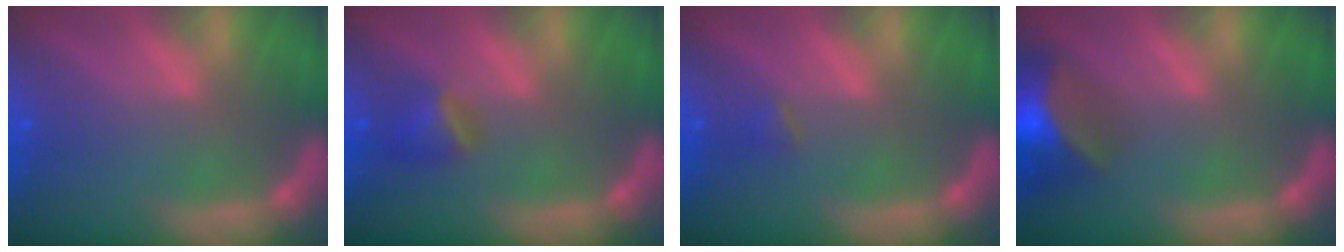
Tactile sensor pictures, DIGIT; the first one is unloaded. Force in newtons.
{"total": 2.4}
{"total": 0.9}
{"total": 9.5}